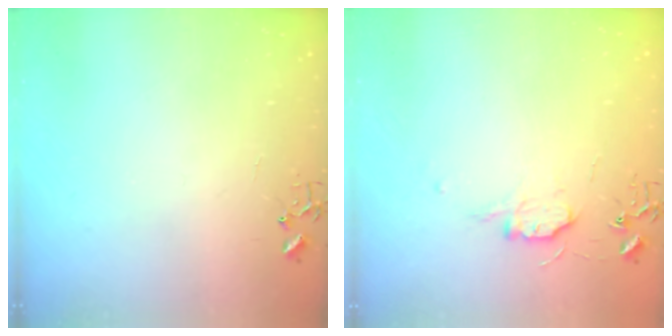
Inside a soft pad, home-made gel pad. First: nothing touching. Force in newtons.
{"total": 7.3, "press": 7.3, "slide": 0.7}